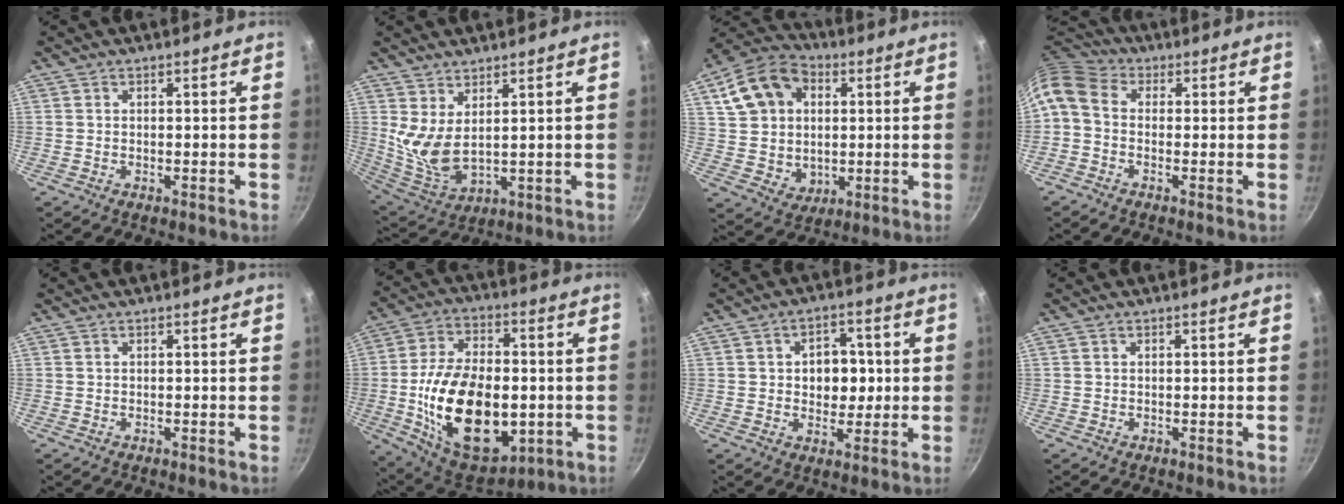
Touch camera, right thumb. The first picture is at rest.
{"total": 8.4, "force": [3.6, 3.8, 6.6], "torque": [-0.123, -0.043, 0.082]}
{"total": 16.5, "force": [4.2, 13.1, 9.2], "torque": [-0.149, 0.009, 0.077]}
{"total": 8.4, "force": [0.0, 6.3, 5.6], "torque": [-0.116, 0.036, -0.018]}
{"total": 0.0}
{"total": 25.5, "force": [-3.5, 15.4, 20.1], "torque": [-0.334, 0.011, -0.042]}
{"total": 7.9, "force": [0.7, 6.0, 5.0], "torque": [-0.033, 0.002, 0.008]}
{"total": 0.0}